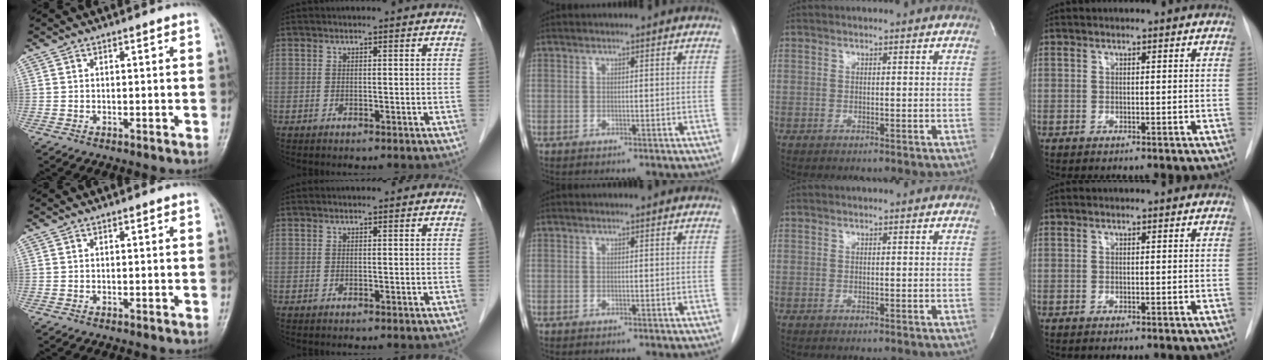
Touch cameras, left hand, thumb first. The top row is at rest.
{}